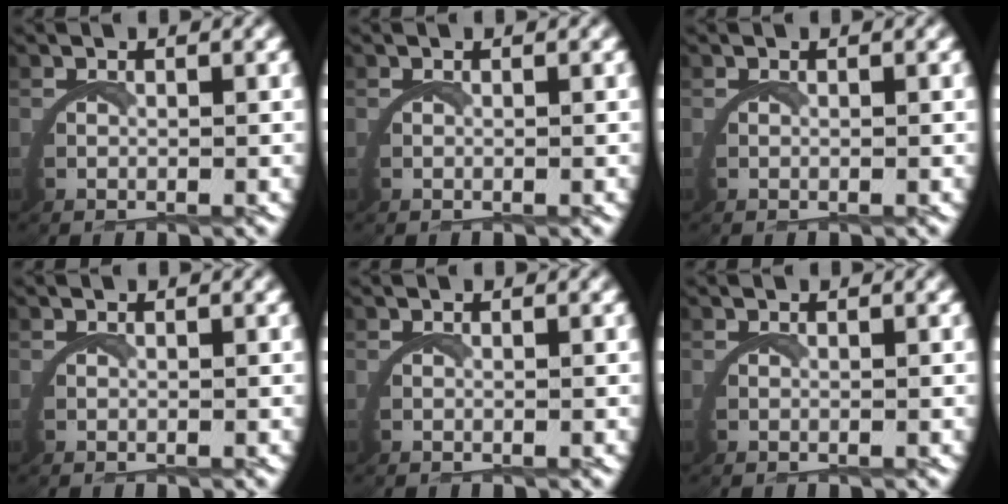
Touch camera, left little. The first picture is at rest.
{"total": 0.0}
{"total": 0.0}
{"total": 0.0}
{"total": 0.0}
{"total": 0.0}